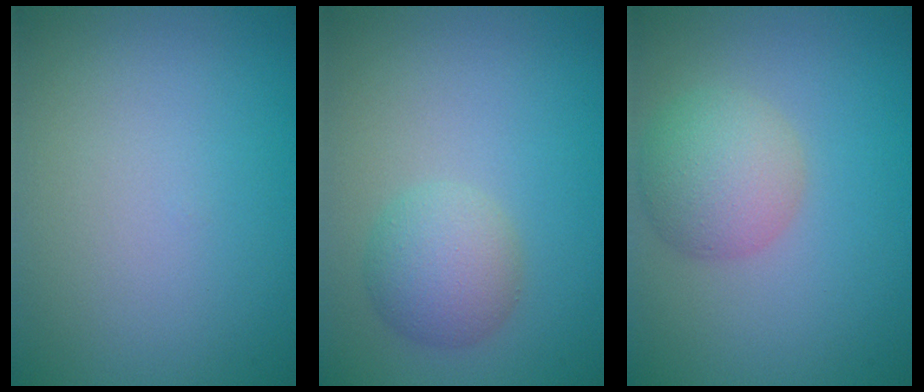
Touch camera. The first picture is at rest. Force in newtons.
{"total": 3.3, "press": 3.3, "slide": 0.1}
{"total": 4.3, "press": 4.3, "slide": 0.4}